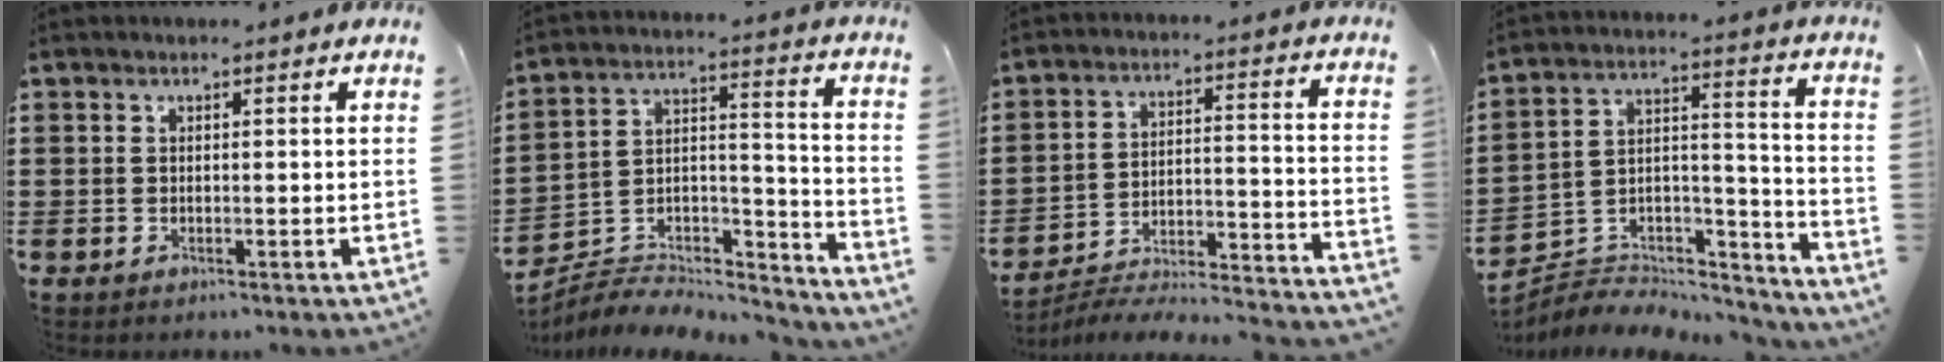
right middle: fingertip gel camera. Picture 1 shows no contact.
{"total": 4.5, "force": [-4.0, 1.8, 0.9], "torque": [-0.025, -0.005, -0.084]}
{"total": 3.9, "force": [-3.7, 0.1, 1.1], "torque": [-0.023, -0.015, -0.081]}
{"total": 4.6, "force": [-4.2, 1.8, 0.2], "torque": [-0.003, -0.003, -0.088]}